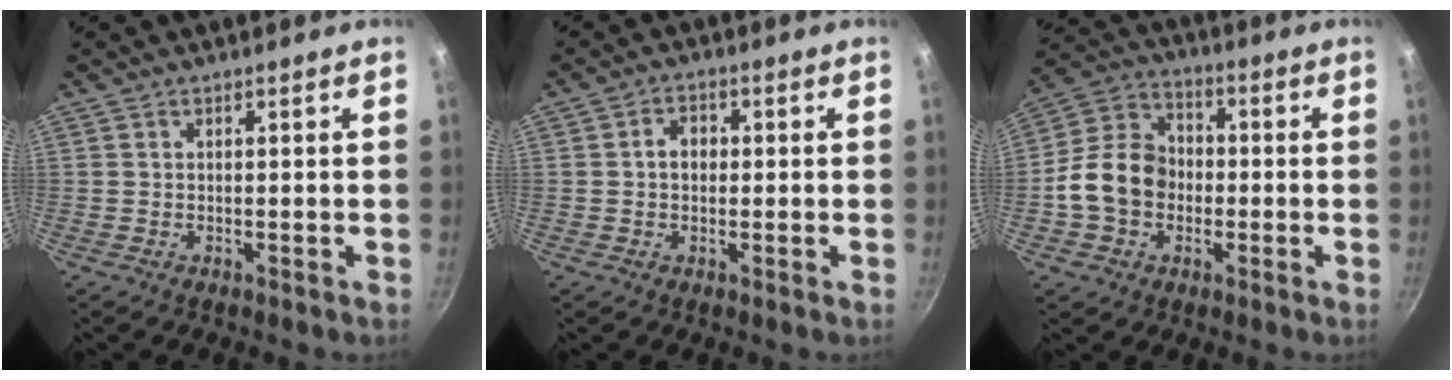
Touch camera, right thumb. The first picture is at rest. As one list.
[{"total": 3.6, "force": [0.1, 2.8, 2.3], "torque": [-0.018, 0.012, -0.002]}, {"total": 13.0, "force": [-2.1, 10.4, 7.4], "torque": [-0.105, 0.031, -0.055]}]